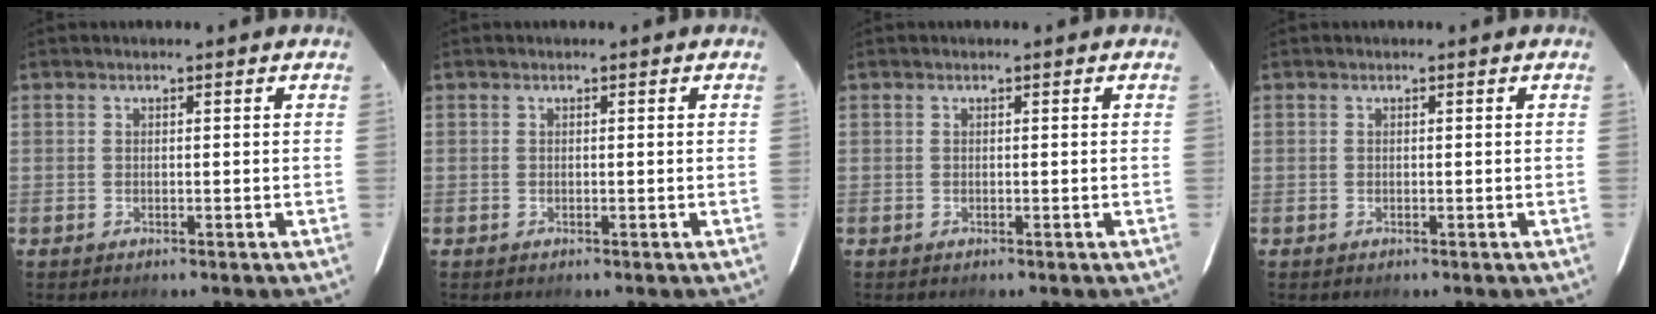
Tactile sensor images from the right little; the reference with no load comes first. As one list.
[{"total": 0.0}, {"total": 0.0}, {"total": 0.0}]